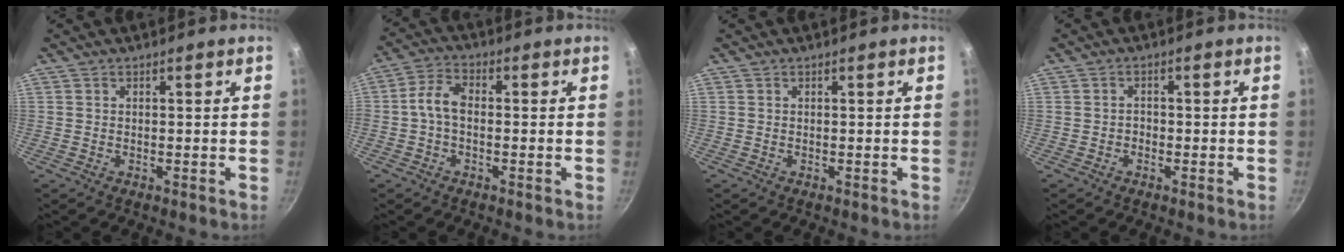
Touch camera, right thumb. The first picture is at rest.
{"total": 5.3, "force": [-0.7, 3.1, 4.3], "torque": [-0.084, 0.028, -0.024]}
{"total": 0.0}
{"total": 1.2, "force": [-0.6, 0.8, 0.5], "torque": [-0.005, 0.006, -0.011]}